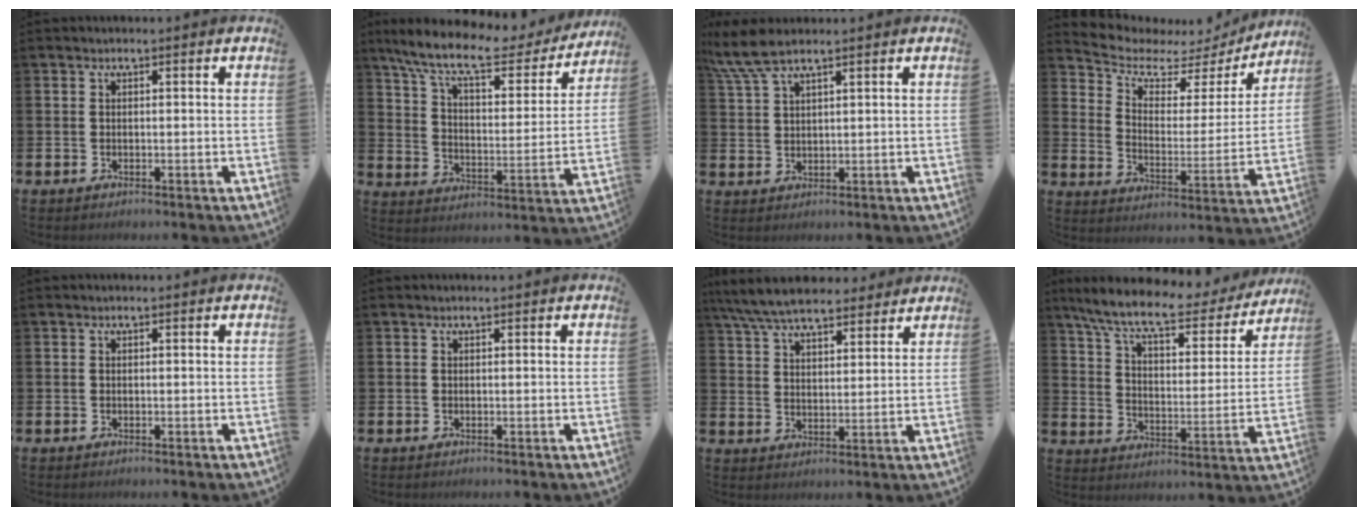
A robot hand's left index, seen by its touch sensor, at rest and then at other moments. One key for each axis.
{"total": 11.1, "fx": 9.4, "fy": 2.7, "fz": 5.3, "tx": -0.136, "ty": -0.053, "tz": 0.159}
{"total": 6.0, "fx": 4.7, "fy": 1.0, "fz": 3.6, "tx": -0.085, "ty": -0.004, "tz": 0.086}
{"total": 5.8, "fx": 4.9, "fy": 2.6, "fz": 1.5, "tx": -0.065, "ty": -0.040, "tz": 0.078}
{"total": 0.0}
{"total": 0.0}
{"total": 7.7, "fx": 7.1, "fy": 1.9, "fz": 2.3, "tx": -0.074, "ty": -0.025, "tz": 0.130}
{"total": 9.7, "fx": 8.5, "fy": 1.9, "fz": 4.3, "tx": -0.114, "ty": -0.052, "tz": 0.142}